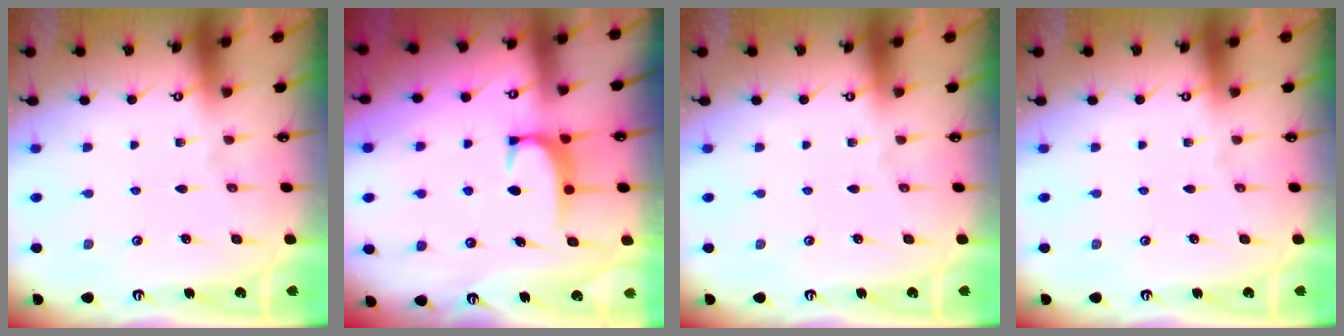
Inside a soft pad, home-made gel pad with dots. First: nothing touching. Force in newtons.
{"total": 1.7, "press": 1.7, "slide": 0.5}
{"total": 0.0}
{"total": 0.0}